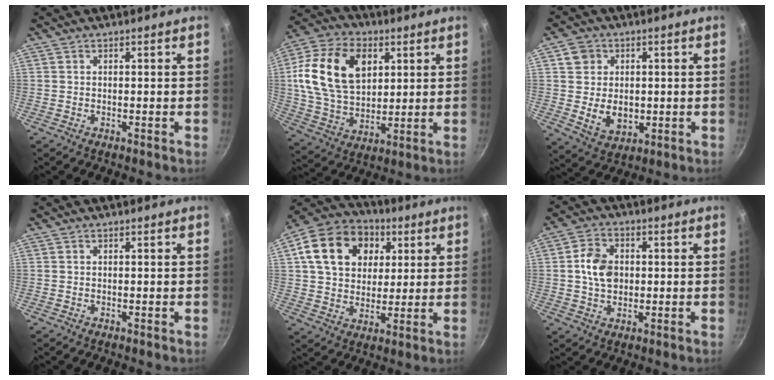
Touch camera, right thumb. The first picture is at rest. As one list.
[{"total": 19.9, "force": [5.2, 13.4, 13.7], "torque": [-0.236, -0.006, 0.090]}, {"total": 8.6, "force": [0.1, 7.4, 4.4], "torque": [-0.046, -0.012, 0.007]}, {"total": 0.0}, {"total": 18.6, "force": [5.4, 14.3, 10.5], "torque": [-0.165, 0.013, 0.084]}, {"total": 7.3, "force": [0.5, 5.4, 4.8], "torque": [-0.072, 0.008, 0.003]}]